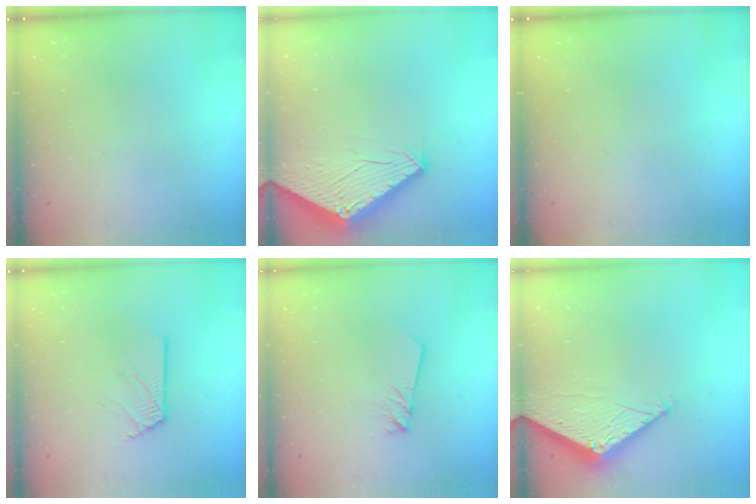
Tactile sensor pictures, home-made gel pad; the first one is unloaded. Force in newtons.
{"total": 2.7, "press": 2.7, "slide": 0.1}
{"total": 0.0}
{"total": 2.6, "press": 2.6, "slide": 0.3}
{"total": 2.7, "press": 2.6, "slide": 0.3}
{"total": 6.6, "press": 6.6, "slide": 0.1}